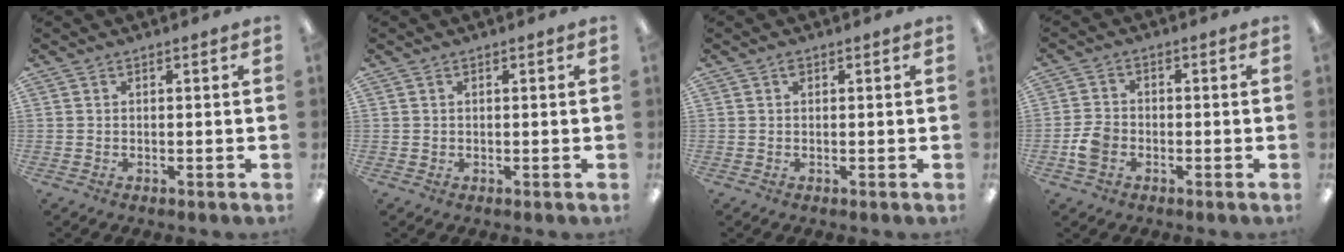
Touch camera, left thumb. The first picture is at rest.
{"total": 0.5, "force": [0.2, 0.5, -0.1], "torque": [0.001, 0.004, 0.003]}
{"total": 0.9, "force": [0.4, 0.5, 0.5], "torque": [-0.012, 0.004, 0.007]}
{"total": 5.0, "force": [-1.8, 3.8, 2.7], "torque": [-0.056, 0.010, -0.034]}